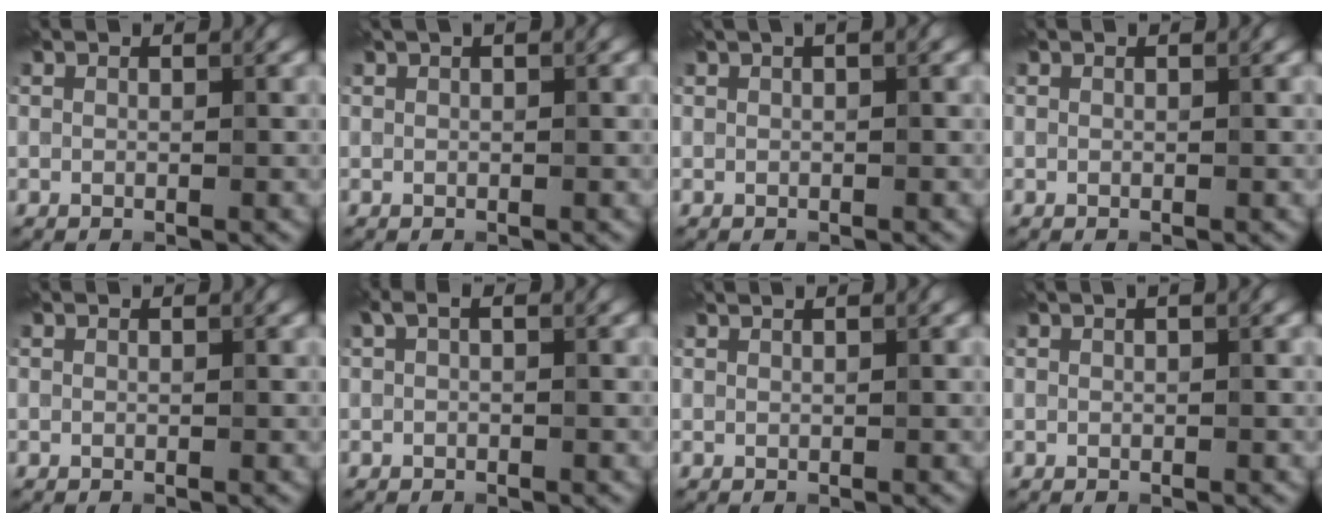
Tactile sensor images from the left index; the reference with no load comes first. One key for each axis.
{"total": 0.9, "fx": 0.5, "fy": 0.2, "fz": 0.7, "tx": -0.011, "ty": 0.005, "tz": 0.008}
{"total": 1.2, "fx": 0.6, "fy": 0.2, "fz": 1.0, "tx": -0.018, "ty": 0.003, "tz": 0.008}
{"total": 0.0}
{"total": 0.0}
{"total": 1.1, "fx": 0.2, "fy": 0.3, "fz": 1.0, "tx": -0.022, "ty": 0.005, "tz": 0.002}
{"total": 0.6, "fx": 0.5, "fy": 0.1, "fz": 0.3, "tx": -0.005, "ty": -0.003, "tz": 0.005}
{"total": 0.7, "fx": 0.3, "fy": 0.1, "fz": 0.6, "tx": -0.008, "ty": 0.005, "tz": 0.005}